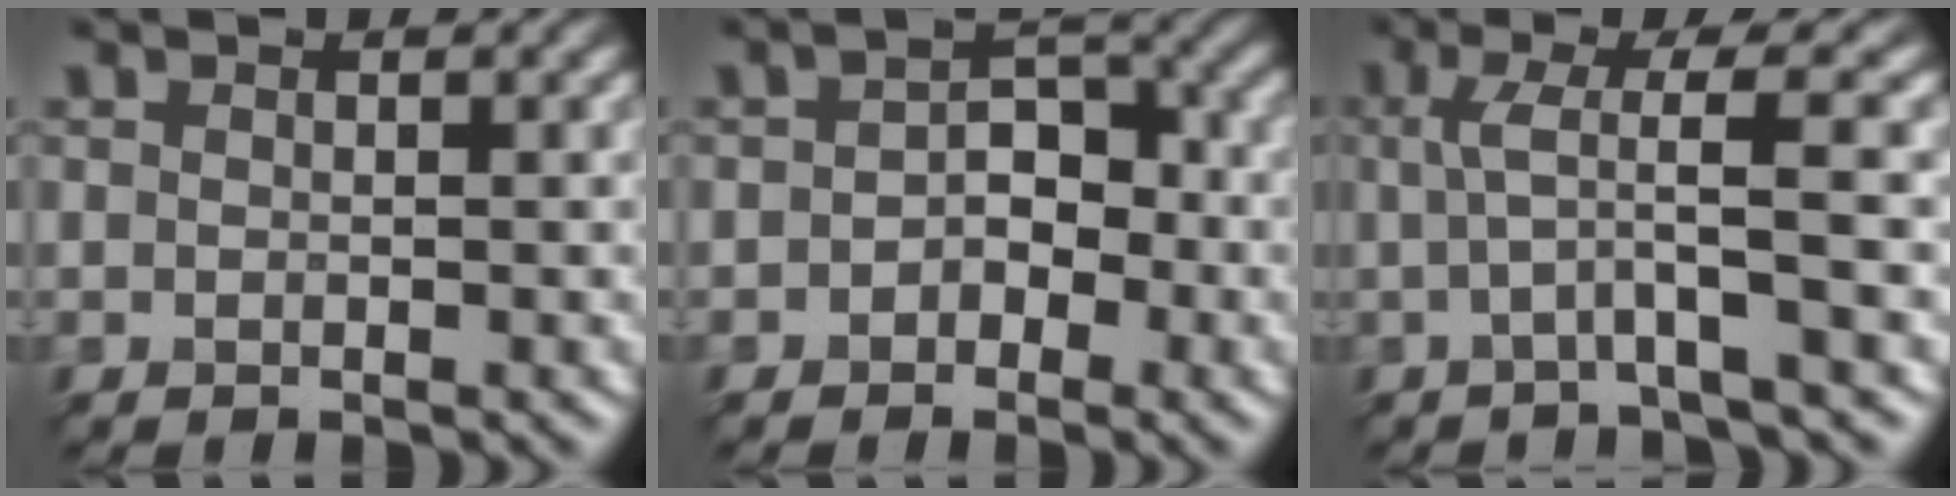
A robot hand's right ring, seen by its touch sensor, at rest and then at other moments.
{"total": 1.8, "force": [-1.1, 1.1, 0.9], "torque": [-0.028, 0.014, -0.012]}
{"total": 2.9, "force": [0.2, -0.6, 2.8], "torque": [-0.076, 0.005, 0.012]}